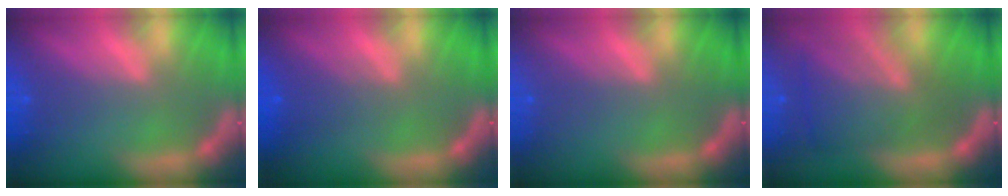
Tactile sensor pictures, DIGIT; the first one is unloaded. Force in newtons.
{"total": 2.5}
{"total": 0.0}
{"total": 7.0}